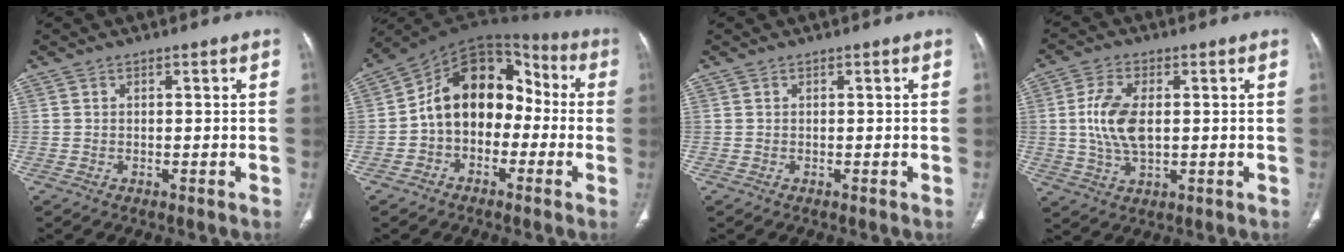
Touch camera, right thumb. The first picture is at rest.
{"total": 15.4, "force": [-1.8, 11.1, 10.5], "torque": [-0.130, 0.063, -0.046]}
{"total": 0.0}
{"total": 9.3, "force": [0.7, 5.0, 7.9], "torque": [-0.166, -0.002, 0.017]}